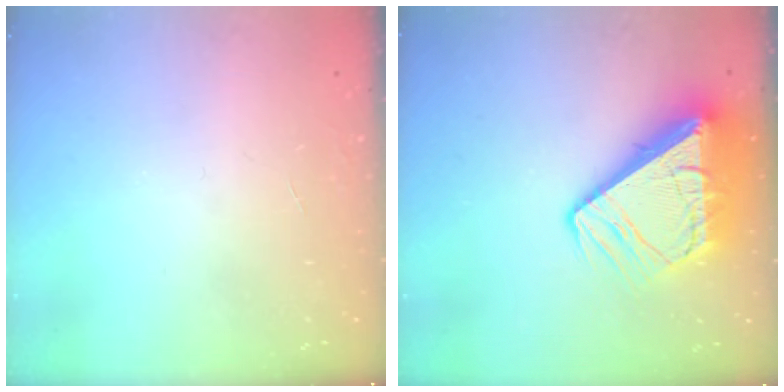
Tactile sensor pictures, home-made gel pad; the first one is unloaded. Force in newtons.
{"total": 16.5, "press": 16.4, "slide": 2.2}